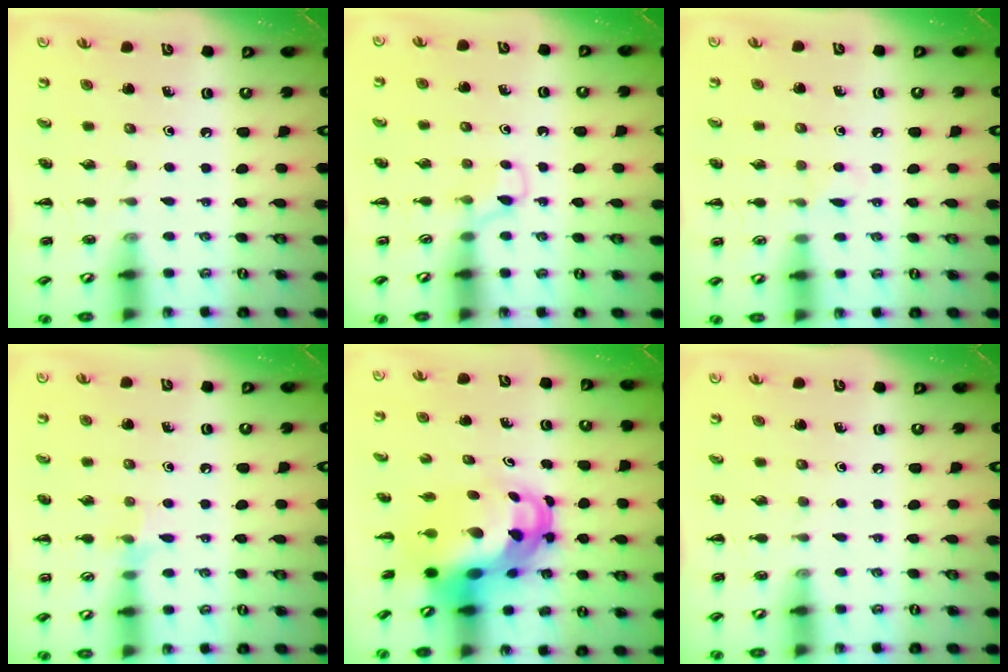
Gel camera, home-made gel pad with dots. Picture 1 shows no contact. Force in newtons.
{"total": 2.8, "press": 2.5, "slide": 1.1}
{"total": 3.7, "press": 3.6, "slide": 1.2}
{"total": 5.7, "press": 5.4, "slide": 1.8}
{"total": 9.1, "press": 8.8, "slide": 2.4}
{"total": 0.0}